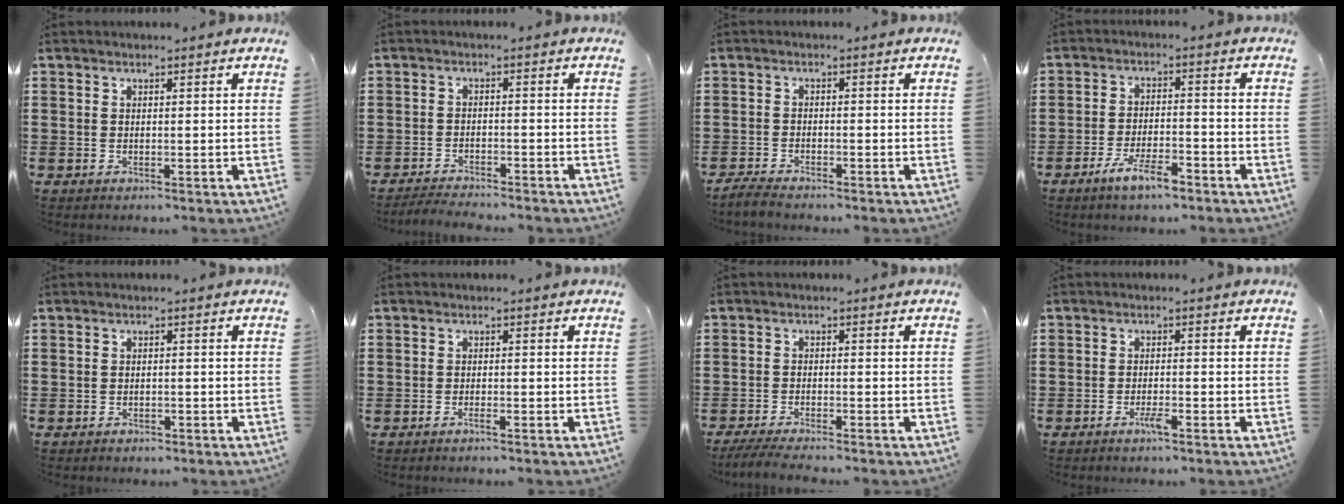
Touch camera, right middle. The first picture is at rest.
{"total": 3.0, "force": [-3.0, 0.2, 0.3], "torque": [-0.008, 0.001, -0.063]}
{"total": 2.5, "force": [-2.4, 0.3, 0.6], "torque": [-0.018, 0.003, -0.052]}
{"total": 5.9, "force": [-4.2, 1.6, 3.9], "torque": [-0.080, 0.001, -0.081]}
{"total": 1.1, "force": [-1.0, 0.5, 0.1], "torque": [-0.004, 0.001, -0.022]}
{"total": 1.0, "force": [-0.7, 0.0, 0.7], "torque": [-0.014, -0.004, -0.011]}
{"total": 3.5, "force": [-3.3, 0.2, 1.3], "torque": [-0.034, -0.009, -0.068]}
{"total": 2.1, "force": [-1.3, 0.2, 1.6], "torque": [-0.036, -0.006, -0.025]}